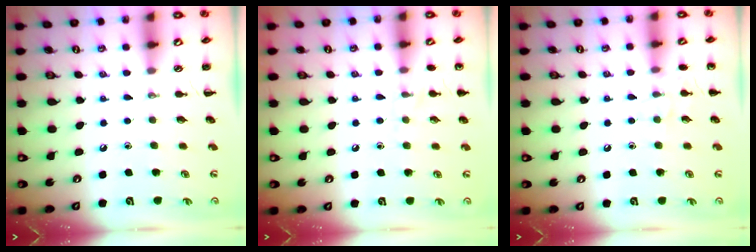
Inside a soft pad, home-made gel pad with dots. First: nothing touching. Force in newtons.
{"total": 6.0, "press": 5.7, "slide": 1.9}
{"total": 6.3, "press": 6.2, "slide": 1.2}